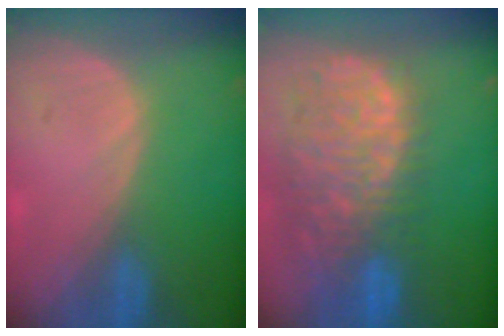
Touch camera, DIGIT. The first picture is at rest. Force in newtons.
{"total": 13.3, "press": 11.1, "slide": 7.4}